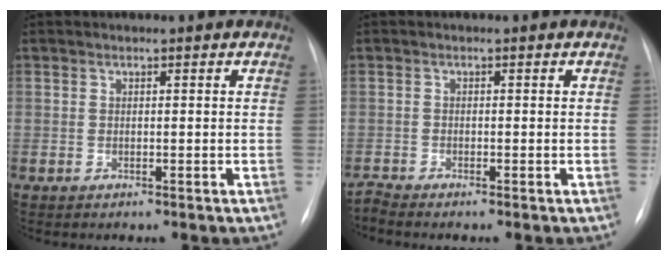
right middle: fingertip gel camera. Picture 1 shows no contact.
{"total": 1.2, "force": [-1.1, -0.4, -0.1], "torque": [-0.002, -0.009, -0.023]}